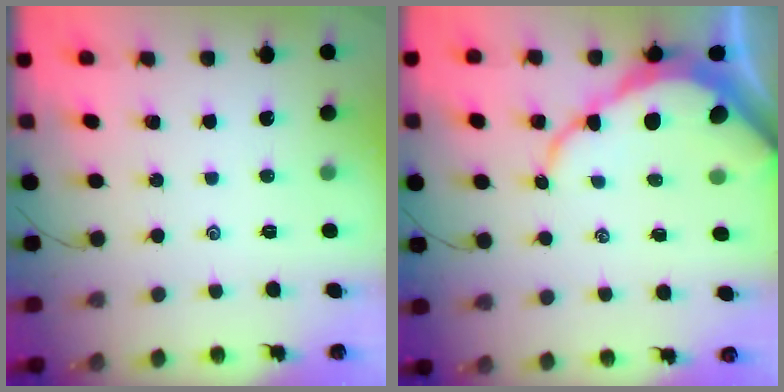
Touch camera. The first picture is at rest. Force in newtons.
{"total": 10.7, "press": 10.7, "slide": 1.2}